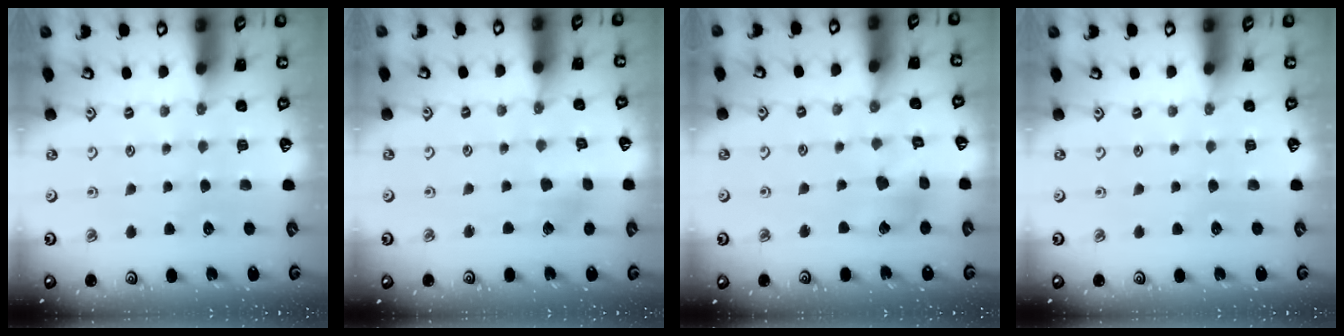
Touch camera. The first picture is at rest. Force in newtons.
{"total": 2.6, "press": 2.6, "slide": 0.4}
{"total": 8.6, "press": 8.5, "slide": 0.9}
{"total": 0.0}